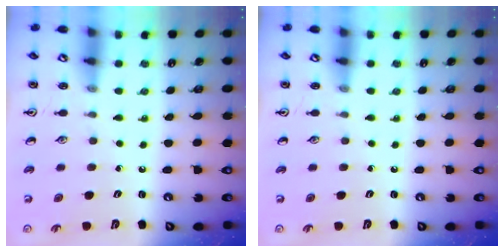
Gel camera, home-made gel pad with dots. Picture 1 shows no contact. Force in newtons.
{"total": 0.0}